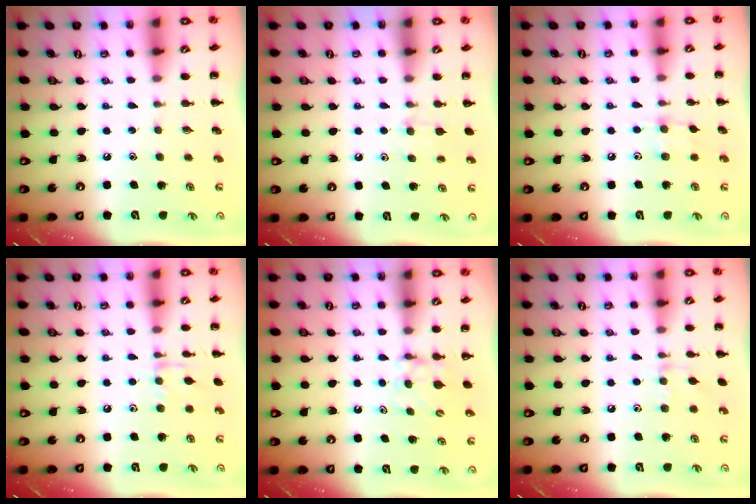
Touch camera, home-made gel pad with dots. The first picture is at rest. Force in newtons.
{"total": 5.7, "press": 5.5, "slide": 1.8}
{"total": 6.0, "press": 5.7, "slide": 1.8}
{"total": 6.8, "press": 6.6, "slide": 1.3}
{"total": 5.3, "press": 5.1, "slide": 1.4}
{"total": 7.0, "press": 6.7, "slide": 1.8}